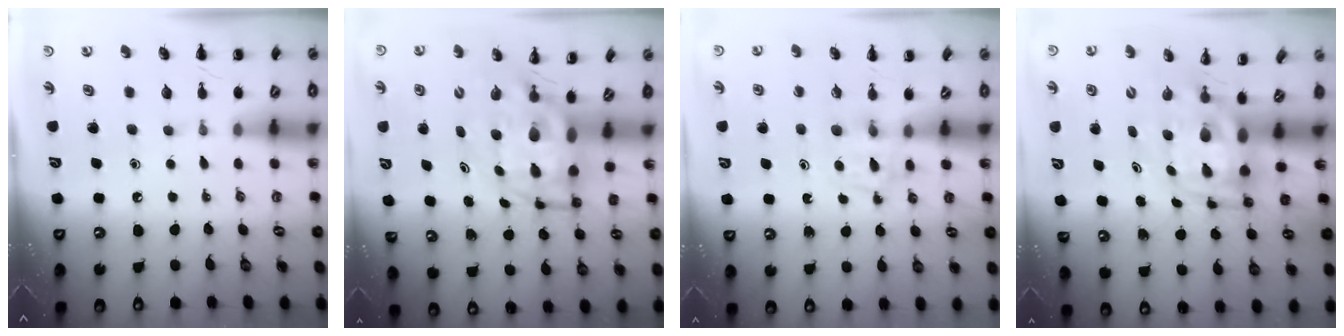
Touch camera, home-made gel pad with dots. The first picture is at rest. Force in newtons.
{"total": 7.4, "press": 7.1, "slide": 2.1}
{"total": 4.7, "press": 4.5, "slide": 1.6}
{"total": 5.1, "press": 4.9, "slide": 1.4}